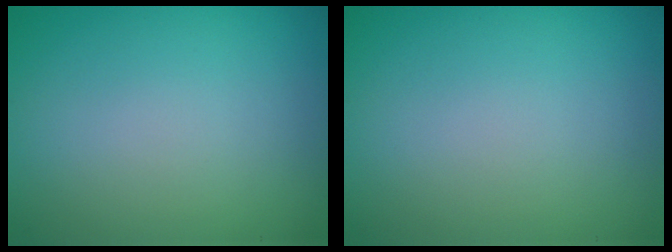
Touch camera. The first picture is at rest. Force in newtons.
{"total": 0.0}